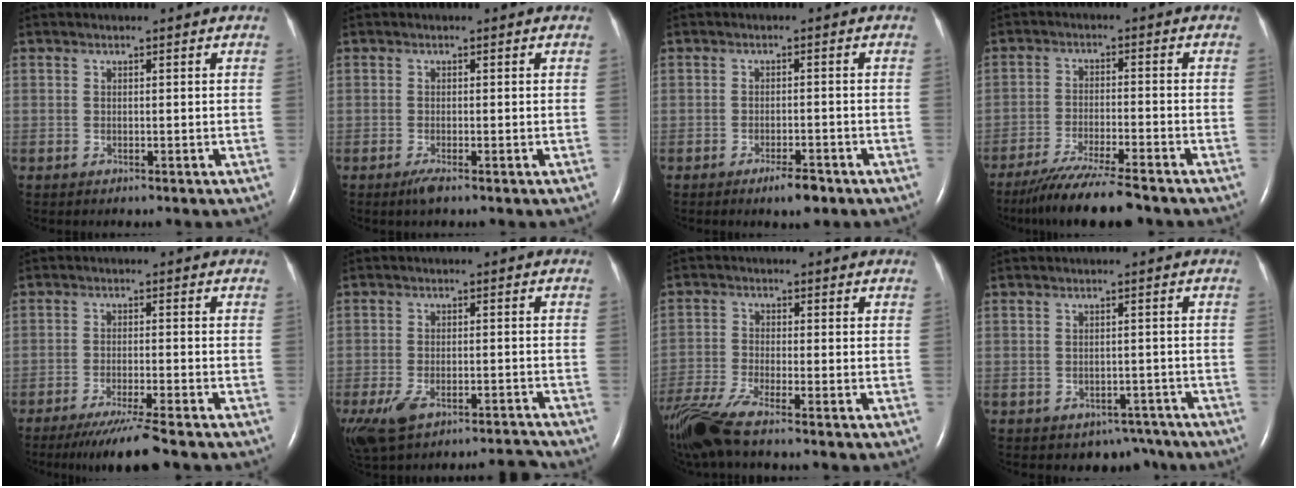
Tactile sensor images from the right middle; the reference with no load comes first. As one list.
[{"total": 1.5, "force": [-1.0, 0.0, 1.1], "torque": [-0.031, -0.007, -0.022]}, {"total": 3.5, "force": [-2.5, 0.8, 2.4], "torque": [-0.042, -0.002, -0.038]}, {"total": 10.0, "force": [-8.4, 0.0, 5.4], "torque": [-0.091, -0.031, -0.140]}, {"total": 7.6, "force": [-6.0, -0.8, 4.6], "torque": [-0.074, -0.024, -0.100]}, {"total": 8.2, "force": [-7.0, 1.5, 4.1], "torque": [-0.083, 0.002, -0.119]}, {"total": 9.0, "force": [-7.3, 0.0, 5.2], "torque": [-0.116, -0.024, -0.139]}, {"total": 4.6, "force": [-3.6, 2.8, 0.3], "torque": [0.009, 0.017, -0.042]}]